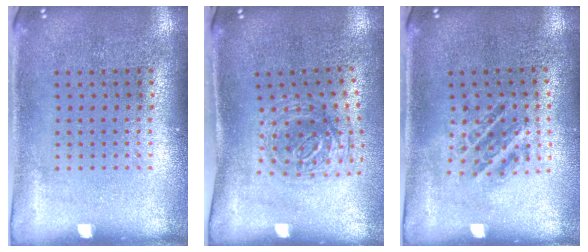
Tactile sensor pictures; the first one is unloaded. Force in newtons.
{"total": 1.1, "press": 1.0, "slide": 0.4}
{"total": 1.0, "press": 1.0, "slide": 0.2}